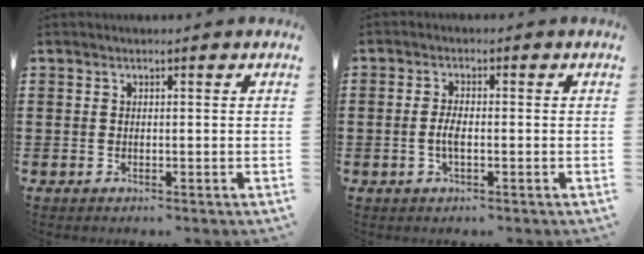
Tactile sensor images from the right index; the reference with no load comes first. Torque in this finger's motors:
{"motor_torque": [0.50, 1.65, 0.03, 0.01]}